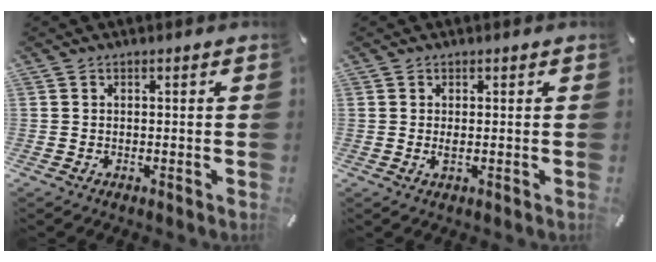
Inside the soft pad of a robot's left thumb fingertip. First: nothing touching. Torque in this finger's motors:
{"motor_torque": [0.71, 0.65, 0.40, -0.38, 0.01]}